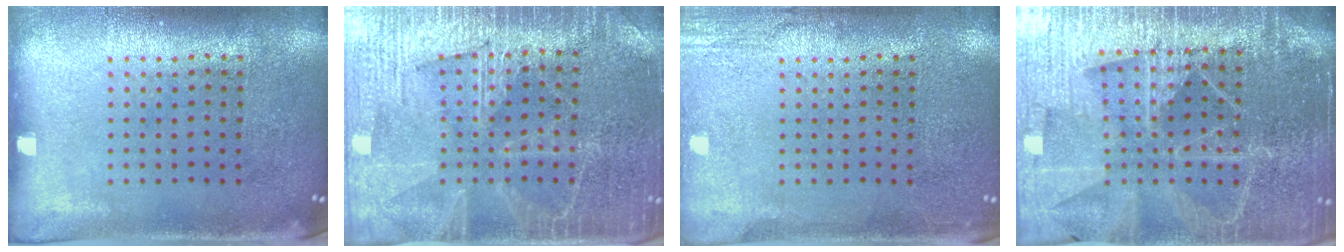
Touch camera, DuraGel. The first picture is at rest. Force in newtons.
{"total": 3.8, "press": 3.7, "slide": 1.0}
{"total": 2.2, "press": 2.2, "slide": 0.4}
{"total": 5.4, "press": 4.8, "slide": 2.4}